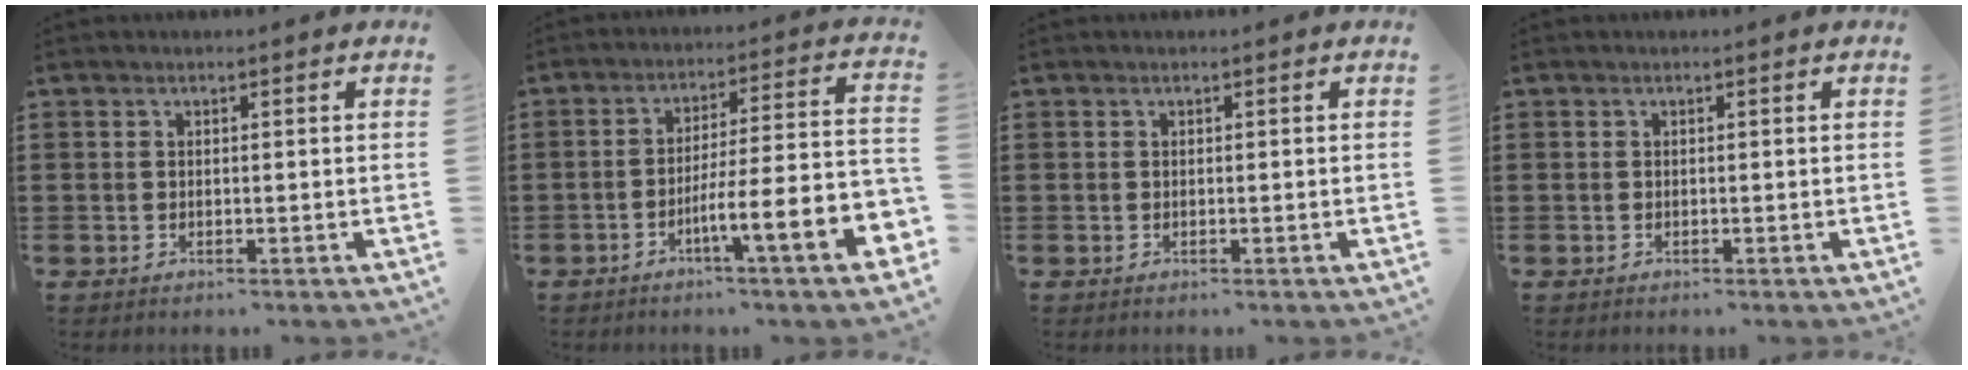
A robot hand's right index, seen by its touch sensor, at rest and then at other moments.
{"total": 10.1, "force": [-4.3, 0.8, 9.1], "torque": [-0.145, -0.022, -0.081]}
{"total": 0.0}
{"total": 0.0}